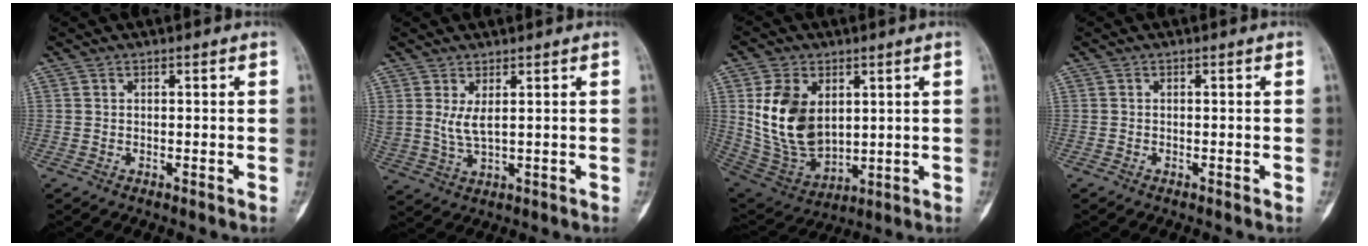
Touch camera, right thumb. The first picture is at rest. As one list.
[{"total": 4.1, "force": [1.5, 1.4, 3.6], "torque": [-0.079, -0.013, 0.042]}, {"total": 15.5, "force": [3.4, 10.3, 11.1], "torque": [-0.186, -0.020, 0.088]}, {"total": 0.0}]